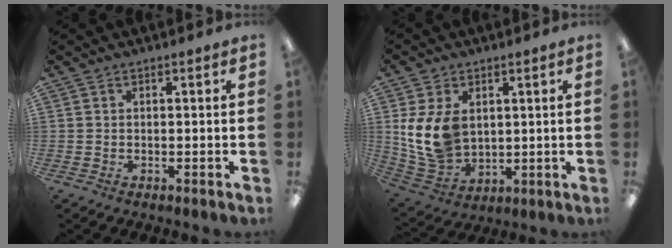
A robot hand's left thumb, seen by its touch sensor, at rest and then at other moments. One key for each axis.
{"total": 12.9, "fx": 2.9, "fy": 9.3, "fz": 8.5, "tx": -0.191, "ty": -0.010, "tz": 0.056}